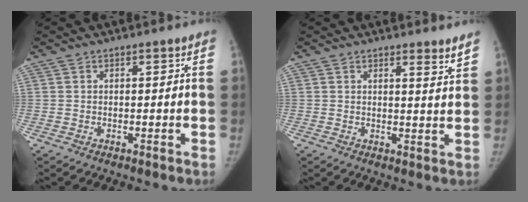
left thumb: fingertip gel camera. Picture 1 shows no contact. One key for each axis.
{"total": 3.2, "fx": 2.6, "fy": 0.3, "fz": 1.8, "tx": -0.022, "ty": -0.024, "tz": 0.032}